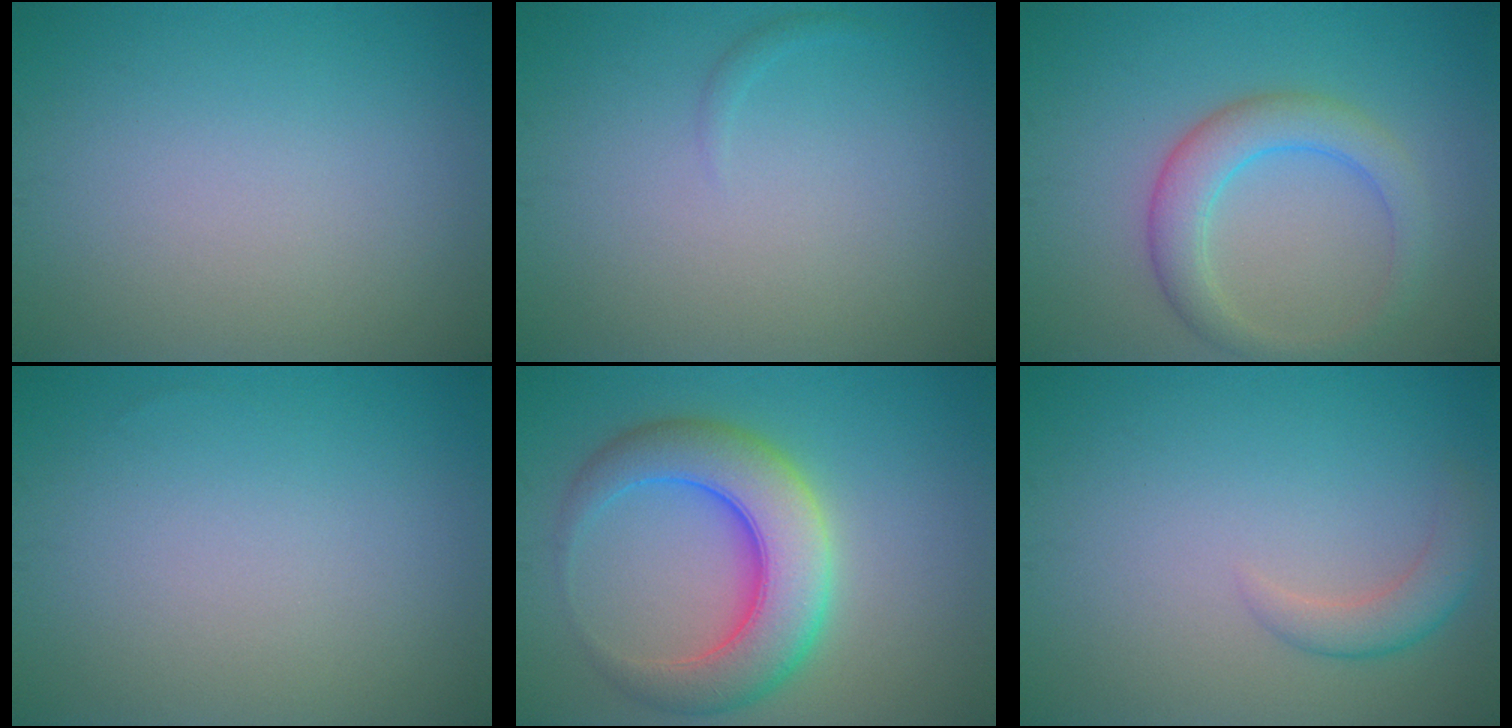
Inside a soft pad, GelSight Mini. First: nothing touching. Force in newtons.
{"total": 0.5, "press": 0.5, "slide": 0.1}
{"total": 4.0, "press": 4.0, "slide": 0.3}
{"total": 0.0}
{"total": 8.0, "press": 8.0, "slide": 0.1}
{"total": 2.2, "press": 2.2, "slide": 0.1}